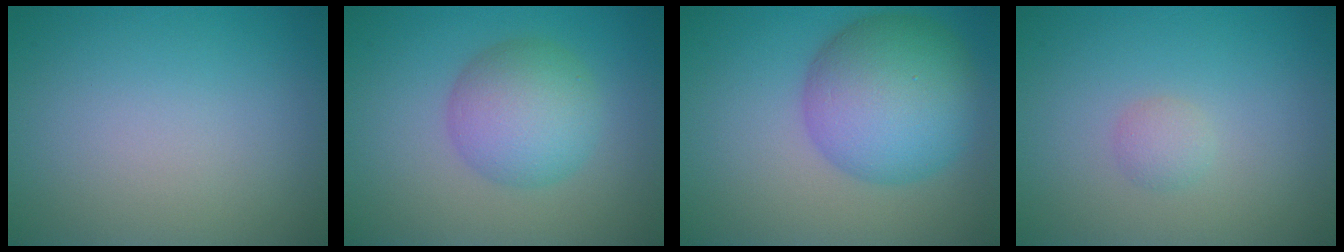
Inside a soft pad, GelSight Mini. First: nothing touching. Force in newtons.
{"total": 5.3, "press": 5.3, "slide": 0.1}
{"total": 9.0, "press": 9.0, "slide": 0.2}
{"total": 1.1, "press": 1.1, "slide": 0.1}